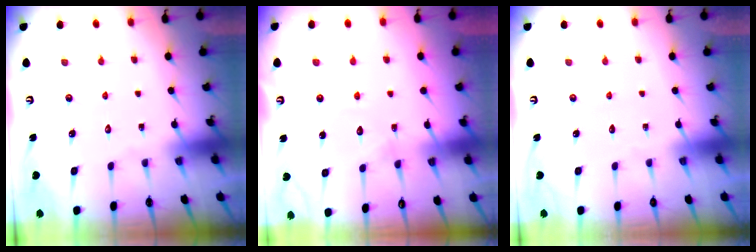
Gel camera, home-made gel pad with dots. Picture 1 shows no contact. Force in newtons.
{"total": 8.8, "press": 8.8, "slide": 0.6}
{"total": 0.0}